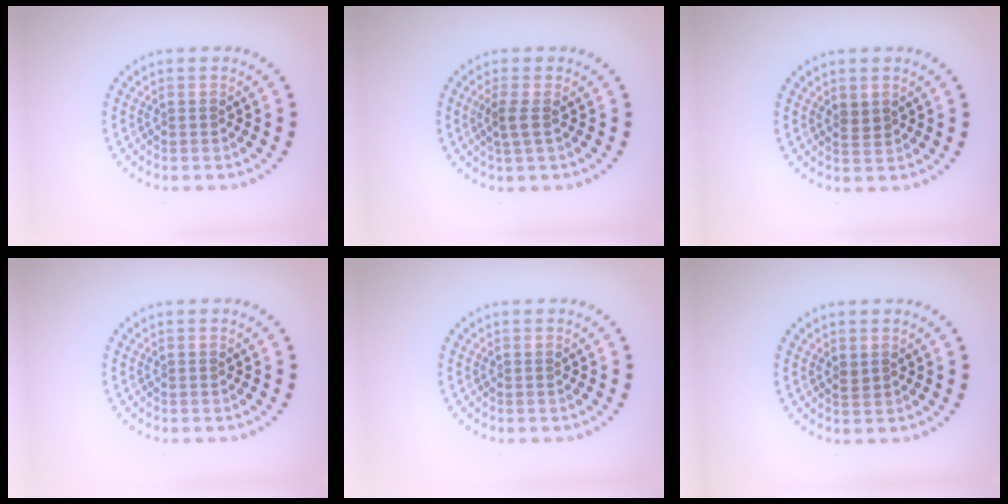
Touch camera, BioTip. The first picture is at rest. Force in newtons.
{"total": 1.5, "press": 1.3, "slide": 0.8}
{"total": 1.1, "press": 1.0, "slide": 0.5}
{"total": 0.0}
{"total": 0.0}
{"total": 0.8, "press": 0.8, "slide": 0.3}